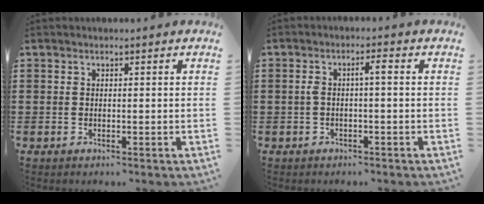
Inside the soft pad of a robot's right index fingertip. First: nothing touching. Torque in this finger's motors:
{"motor_torque": [0.73, -0.34, 0.22, 0.05]}